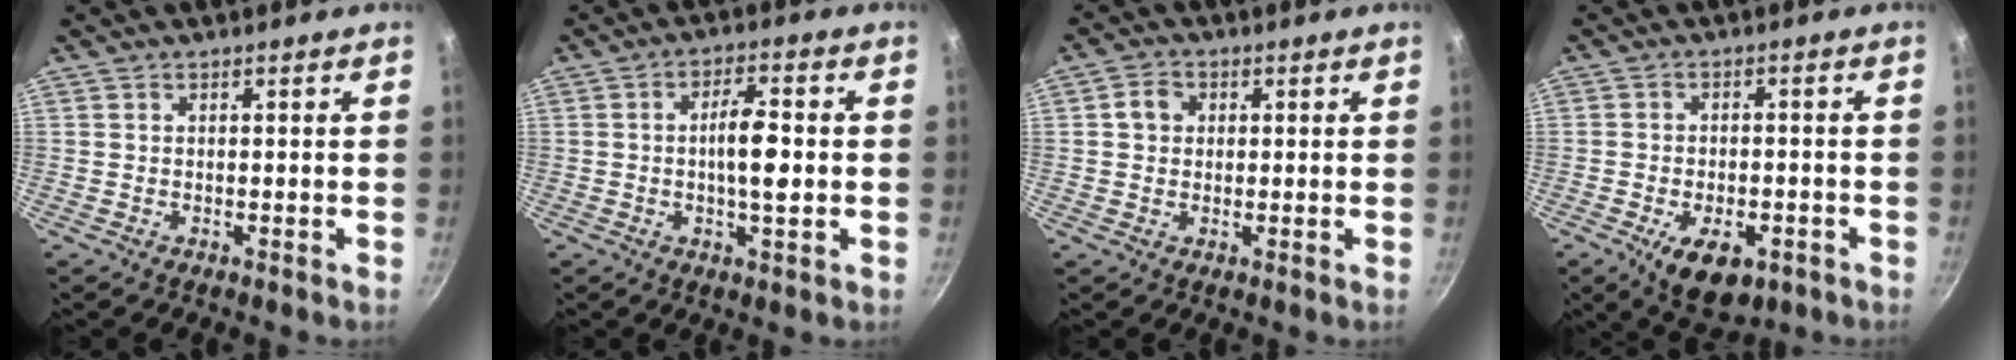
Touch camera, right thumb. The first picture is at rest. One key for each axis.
{"total": 7.4, "fx": -0.3, "fy": 2.4, "fz": 7.0, "tx": -0.112, "ty": 0.011, "tz": -0.009}
{"total": 3.9, "fx": 0.7, "fy": 3.3, "fz": 1.8, "tx": -0.014, "ty": 0.009, "tz": 0.006}
{"total": 10.0, "fx": -4.4, "fy": 5.5, "fz": 7.1, "tx": -0.092, "ty": 0.010, "tz": -0.056}